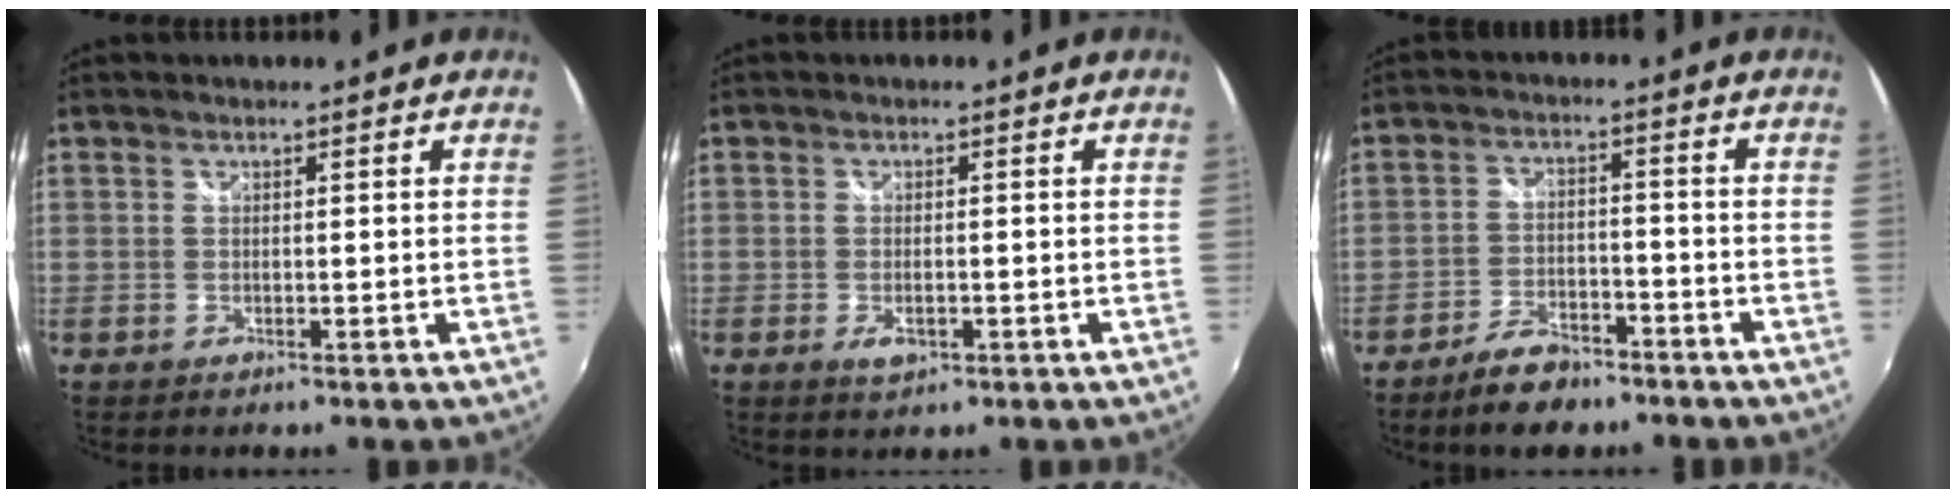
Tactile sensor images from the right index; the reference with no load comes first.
{"total": 3.1, "force": [-1.2, 1.6, 2.4], "torque": [-0.047, -0.005, -0.018]}
{"total": 7.9, "force": [-6.1, 3.4, 3.7], "torque": [-0.091, 0.007, -0.100]}